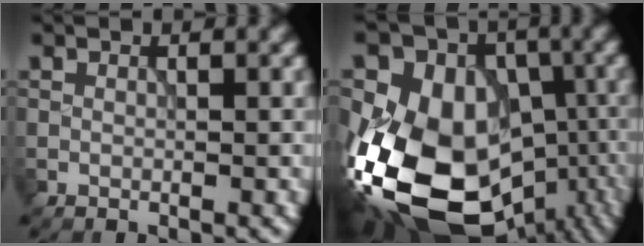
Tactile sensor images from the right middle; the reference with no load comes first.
{"total": 21.5, "force": [-6.5, 15.9, 12.9], "torque": [-0.224, -0.011, -0.100]}